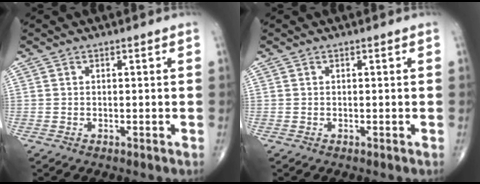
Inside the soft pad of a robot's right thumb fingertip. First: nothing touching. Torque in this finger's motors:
{"motor_torque": [0.02, 0.02, -0.01, 0.01, 0.00]}